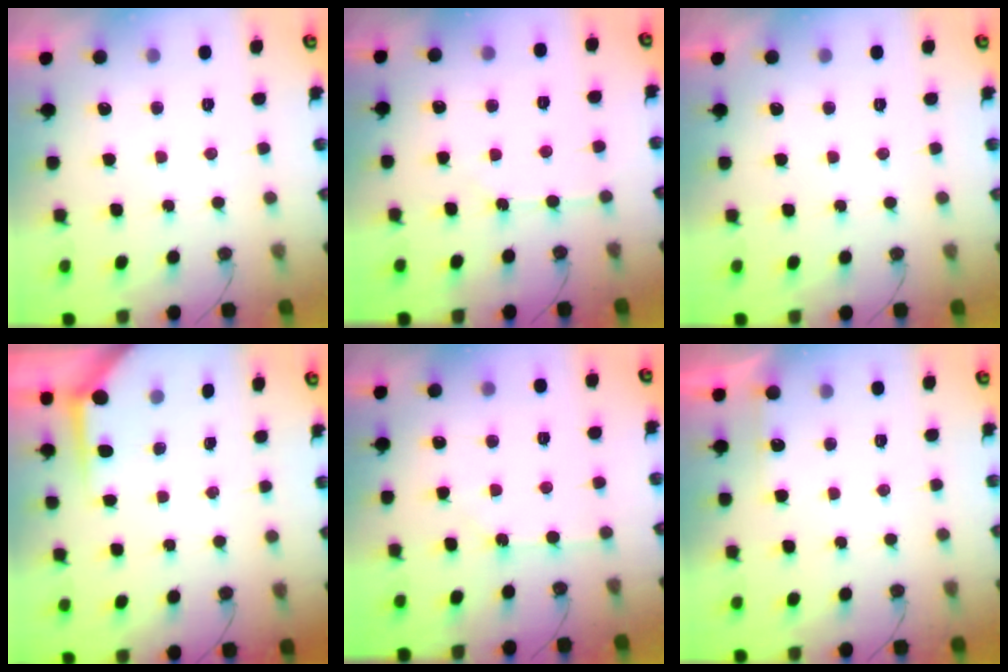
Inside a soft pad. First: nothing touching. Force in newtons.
{"total": 3.9, "press": 3.8, "slide": 0.6}
{"total": 0.0}
{"total": 3.6, "press": 3.5, "slide": 0.4}
{"total": 3.9, "press": 3.9, "slide": 0.5}
{"total": 2.6, "press": 2.6, "slide": 0.5}